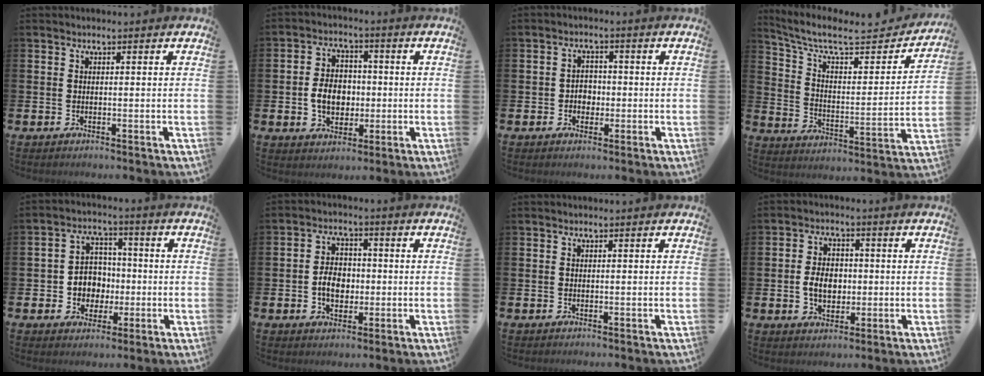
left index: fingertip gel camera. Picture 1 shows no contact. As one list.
[{"total": 5.8, "force": [-0.6, 4.6, 3.5], "torque": [-0.055, 0.007, -0.018]}, {"total": 2.6, "force": [-0.5, 2.2, 1.2], "torque": [-0.015, 0.003, -0.017]}, {"total": 8.2, "force": [6.6, 2.8, 4.1], "torque": [-0.109, -0.042, 0.107]}, {"total": 5.3, "force": [-0.5, 5.0, 1.6], "torque": [-0.036, 0.006, -0.016]}, {"total": 4.6, "force": [-0.8, 3.4, 3.1], "torque": [-0.042, 0.003, -0.021]}, {"total": 0.0}, {"total": 4.8, "force": [-0.4, 3.5, 3.2], "torque": [-0.045, 0.006, -0.014]}]